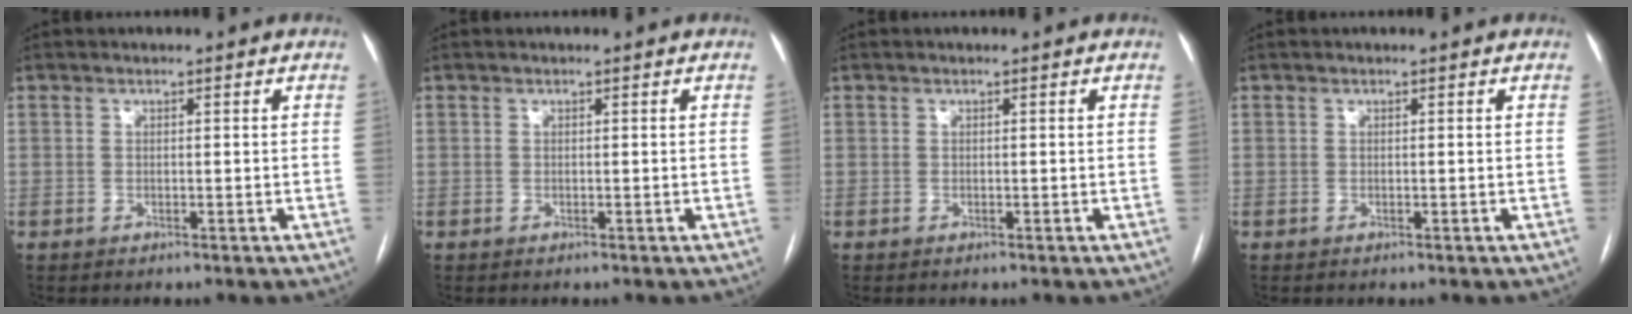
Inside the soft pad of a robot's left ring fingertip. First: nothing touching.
{"total": 0.0}
{"total": 0.0}
{"total": 0.0}